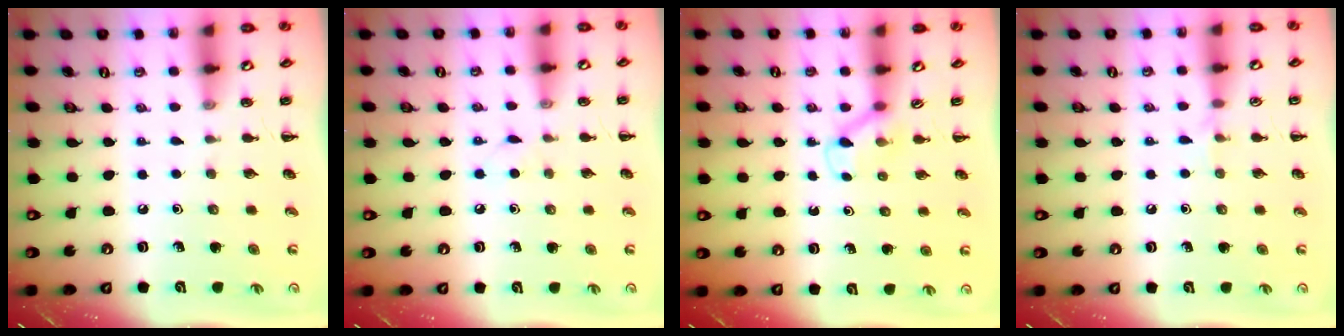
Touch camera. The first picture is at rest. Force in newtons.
{"total": 2.9, "press": 2.8, "slide": 0.9}
{"total": 2.6, "press": 2.4, "slide": 0.9}
{"total": 4.4, "press": 4.2, "slide": 1.4}